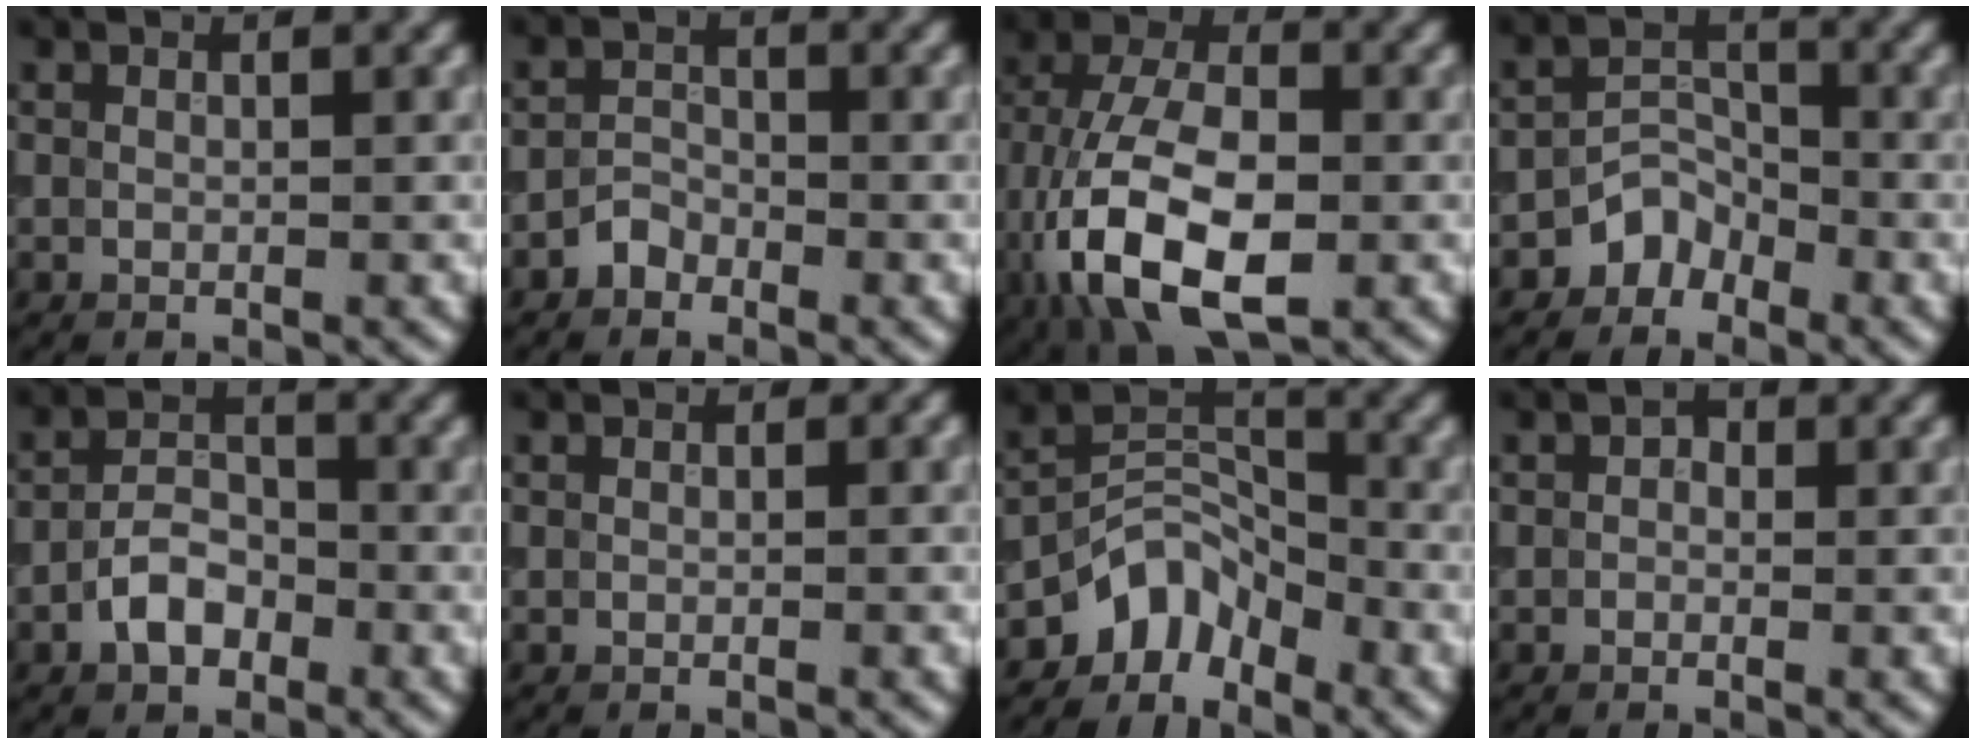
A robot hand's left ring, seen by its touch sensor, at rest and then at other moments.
{"total": 1.5, "force": [-1.3, 0.7, 0.1], "torque": [-0.003, 0.007, -0.022]}
{"total": 13.1, "force": [-3.8, 7.5, 10.0], "torque": [-0.209, -0.008, -0.065]}
{"total": 2.4, "force": [-1.9, 1.5, 0.3], "torque": [0.001, 0.013, -0.032]}
{"total": 3.3, "force": [-1.9, 1.9, 1.8], "torque": [-0.034, 0.008, -0.035]}
{"total": 0.0}
{"total": 4.0, "force": [-3.2, 2.2, 1.0], "torque": [-0.011, 0.011, -0.063]}
{"total": 0.6, "force": [0.0, 0.5, 0.3], "torque": [-0.006, -0.006, -0.002]}